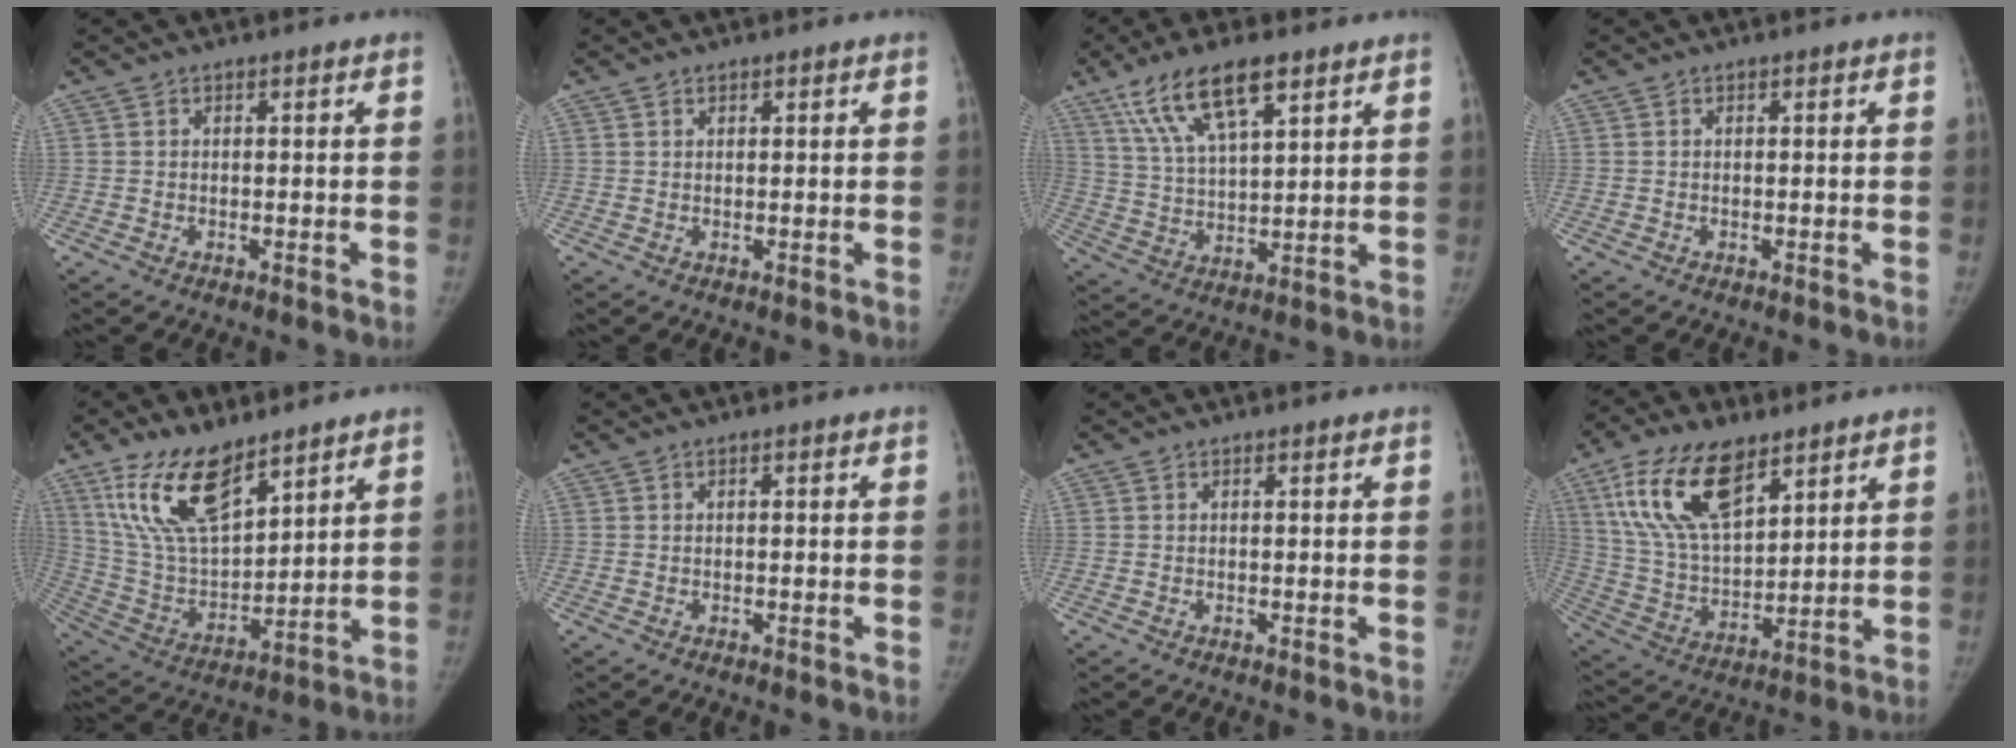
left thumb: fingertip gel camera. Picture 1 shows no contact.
{"total": 0.6, "force": [0.4, 0.4, 0.0], "torque": [0.005, -0.002, 0.005]}
{"total": 13.6, "force": [7.9, 4.5, 10.0], "torque": [-0.177, -0.018, 0.154]}
{"total": 0.0}
{"total": 17.1, "force": [11.0, 7.2, 10.9], "torque": [-0.173, -0.054, 0.225]}
{"total": 0.0}
{"total": 0.0}
{"total": 18.2, "force": [9.9, 8.8, 12.5], "torque": [-0.212, -0.032, 0.191]}